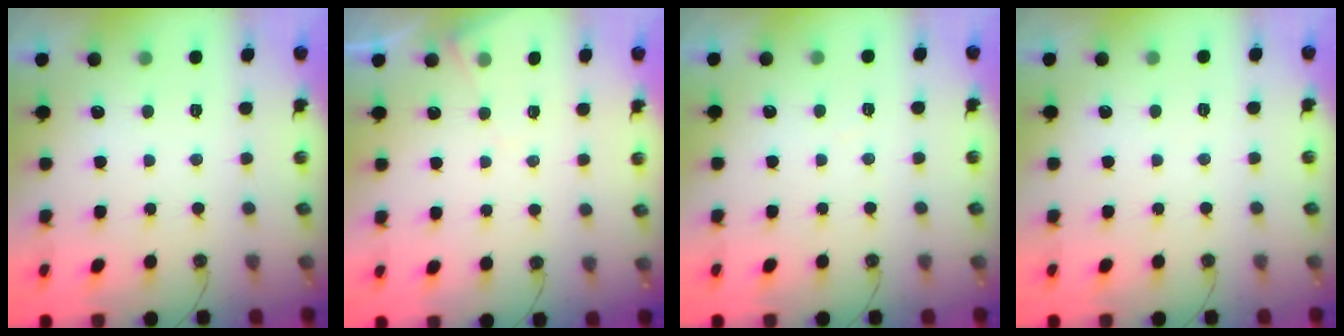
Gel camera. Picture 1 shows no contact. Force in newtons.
{"total": 5.5, "press": 5.5, "slide": 0.6}
{"total": 2.9, "press": 2.8, "slide": 0.5}
{"total": 2.8, "press": 2.8, "slide": 0.5}